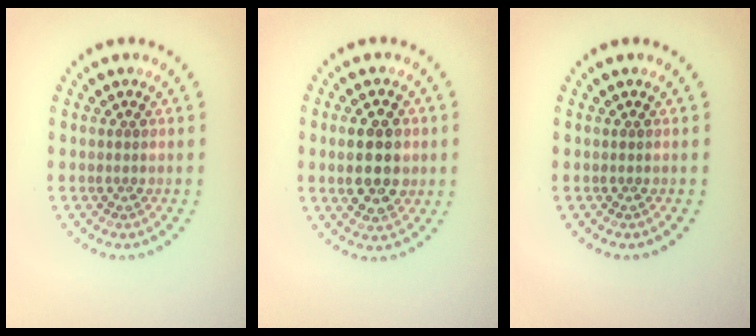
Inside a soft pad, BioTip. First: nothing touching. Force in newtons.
{"total": 4.9, "press": 4.9, "slide": 0.2}
{"total": 0.0}